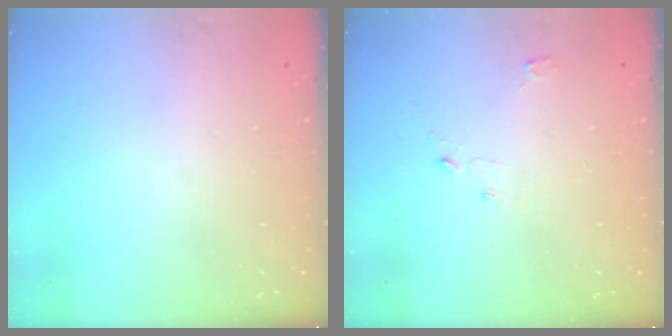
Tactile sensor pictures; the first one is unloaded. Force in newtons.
{"total": 3.1, "press": 3.1, "slide": 0.3}